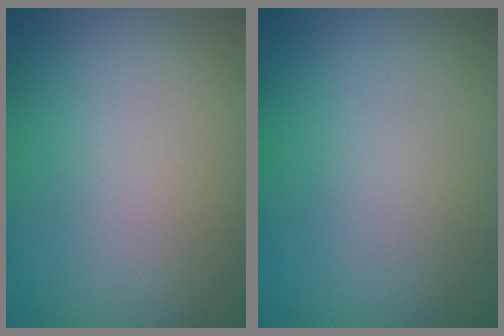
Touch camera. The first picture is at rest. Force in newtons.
{"total": 0.0}